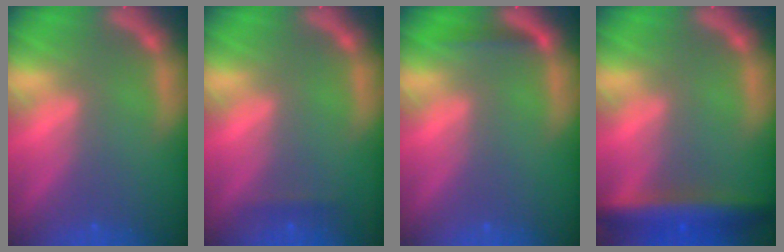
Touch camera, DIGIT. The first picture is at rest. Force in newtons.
{"total": 0.9}
{"total": 1.4}
{"total": 6.0}